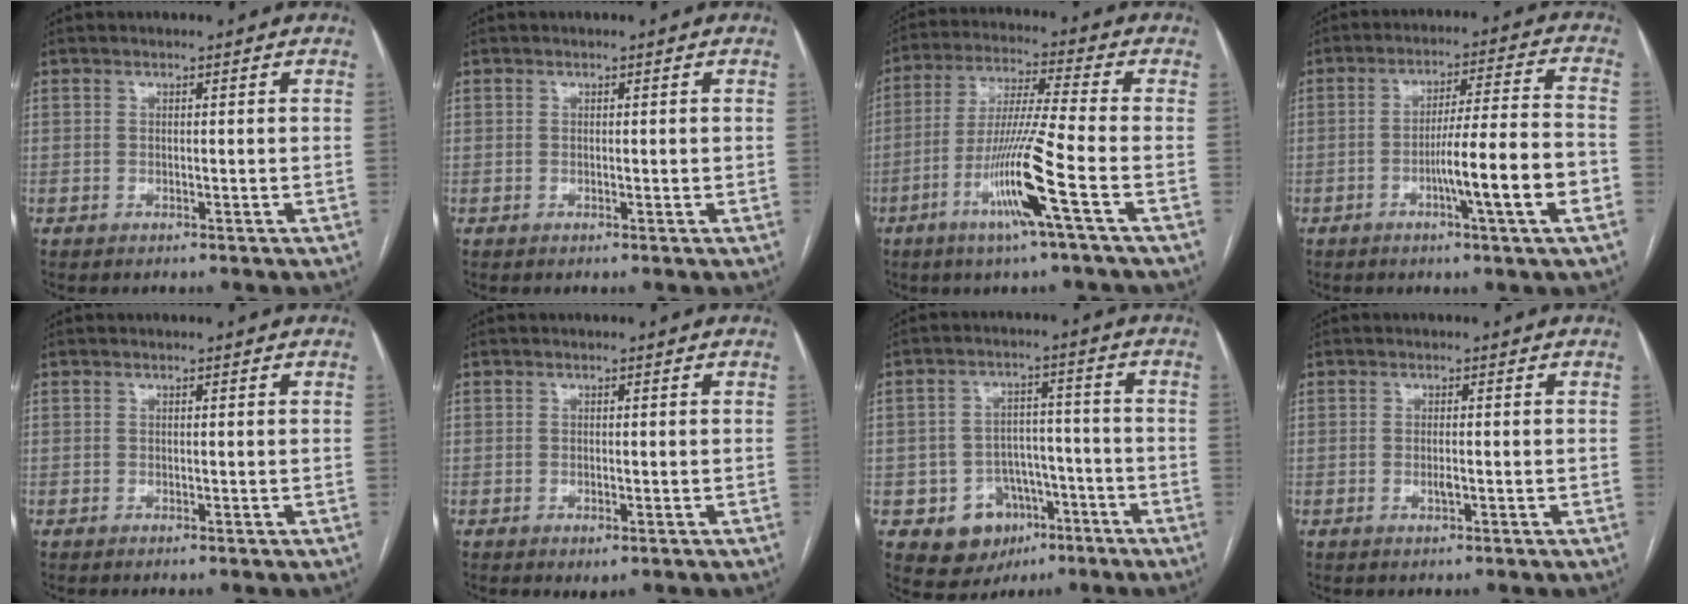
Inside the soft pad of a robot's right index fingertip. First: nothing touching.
{"total": 0.6, "force": [0.1, 0.3, 0.5], "torque": [-0.006, -0.001, 0.002]}
{"total": 12.3, "force": [-4.9, -1.5, 11.1], "torque": [-0.220, -0.015, -0.099]}
{"total": 11.7, "force": [-3.8, -0.6, 11.0], "torque": [-0.177, 0.000, -0.062]}
{"total": 0.0}
{"total": 1.6, "force": [-0.8, 0.6, 1.3], "torque": [-0.017, -0.003, -0.006]}
{"total": 8.7, "force": [-4.0, 7.3, 2.6], "torque": [-0.035, 0.024, -0.049]}
{"total": 1.3, "force": [-0.3, 0.3, 1.2], "torque": [-0.025, -0.001, -0.006]}